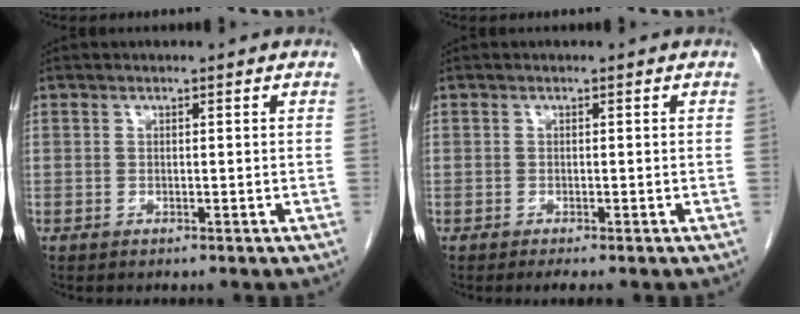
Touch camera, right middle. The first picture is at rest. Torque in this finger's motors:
{"motor_torque": [0.32, -0.11, -0.01, 0.04]}